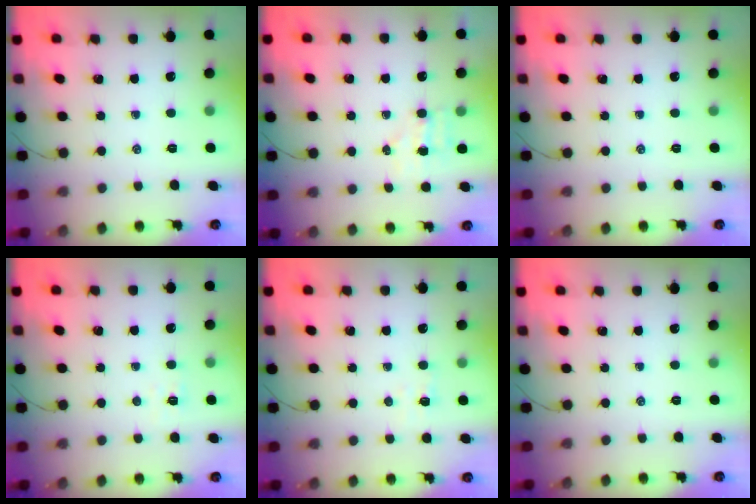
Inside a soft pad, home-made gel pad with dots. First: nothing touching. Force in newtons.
{"total": 4.2, "press": 4.1, "slide": 1.1}
{"total": 0.0}
{"total": 2.8, "press": 2.7, "slide": 0.8}
{"total": 3.0, "press": 2.9, "slide": 0.9}
{"total": 0.0}